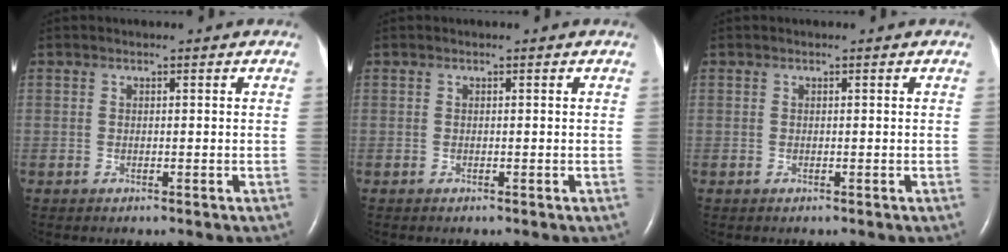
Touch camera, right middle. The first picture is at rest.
{"total": 0.0}
{"total": 0.0}